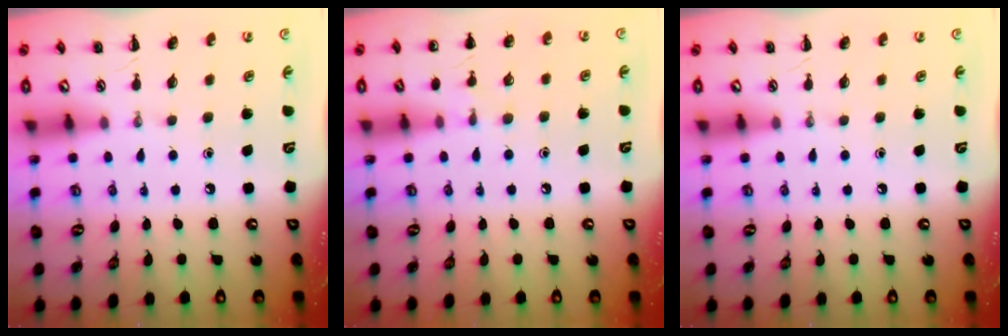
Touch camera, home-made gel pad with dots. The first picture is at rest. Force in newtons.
{"total": 7.1, "press": 6.8, "slide": 2.1}
{"total": 0.0}